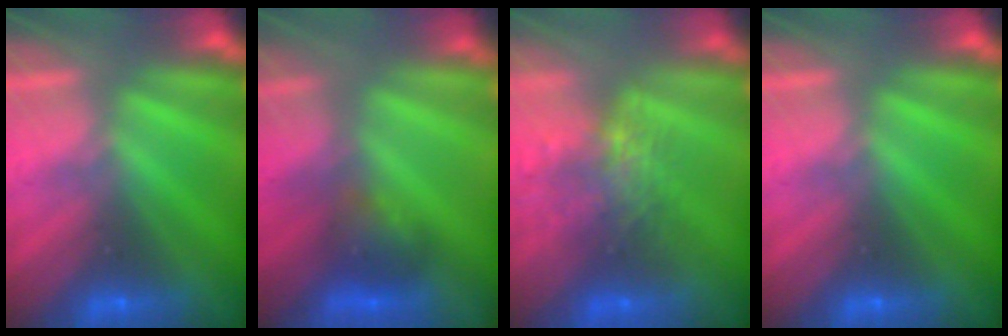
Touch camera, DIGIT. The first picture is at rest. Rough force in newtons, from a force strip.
{"total": 7.3}
{"total": 7.6}
{"total": 0.0}